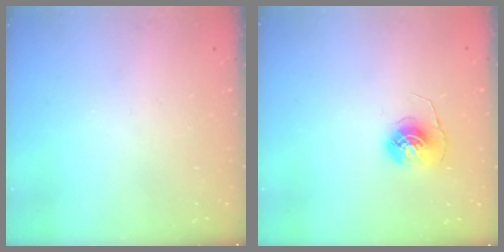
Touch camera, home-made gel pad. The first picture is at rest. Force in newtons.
{"total": 6.0, "press": 6.0, "slide": 0.3}